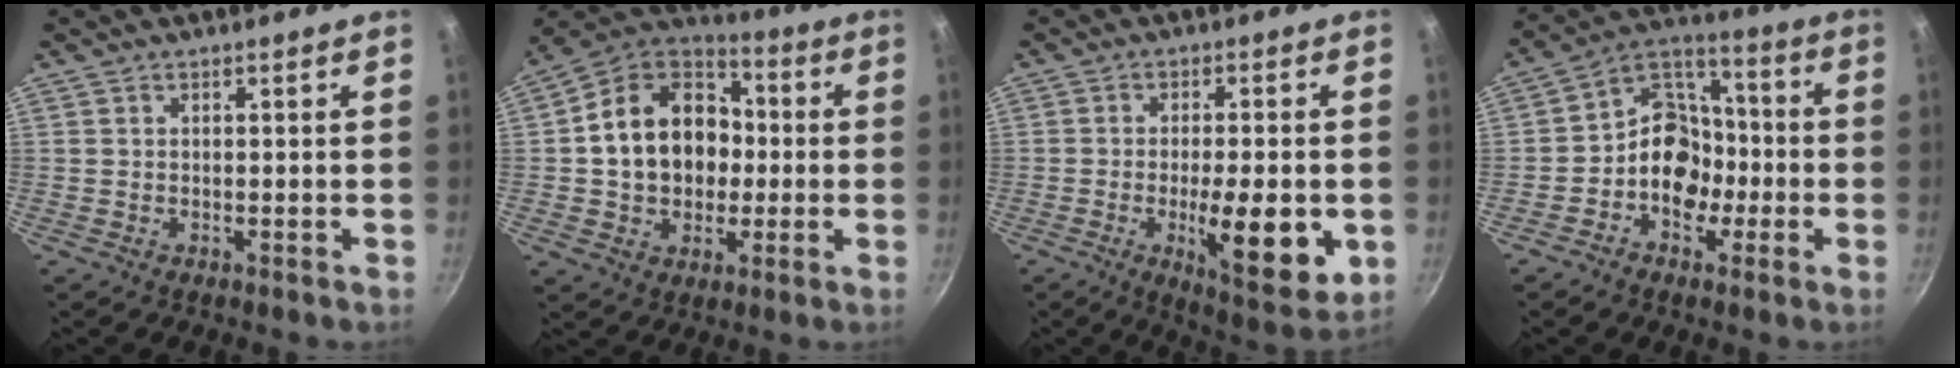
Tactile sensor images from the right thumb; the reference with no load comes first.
{"total": 18.5, "force": [0.3, 14.5, 11.4], "torque": [-0.169, 0.036, -0.002]}
{"total": 14.1, "force": [-3.2, 4.3, 13.0], "torque": [-0.175, -0.006, -0.042]}
{"total": 11.8, "force": [-3.1, 9.4, 6.4], "torque": [-0.054, 0.053, -0.069]}